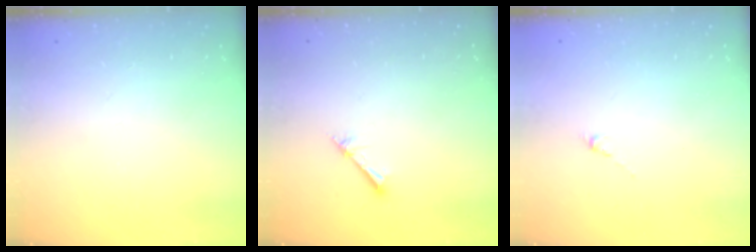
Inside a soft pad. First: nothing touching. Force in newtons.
{"total": 1.2, "press": 1.2, "slide": 0.1}
{"total": 0.0}